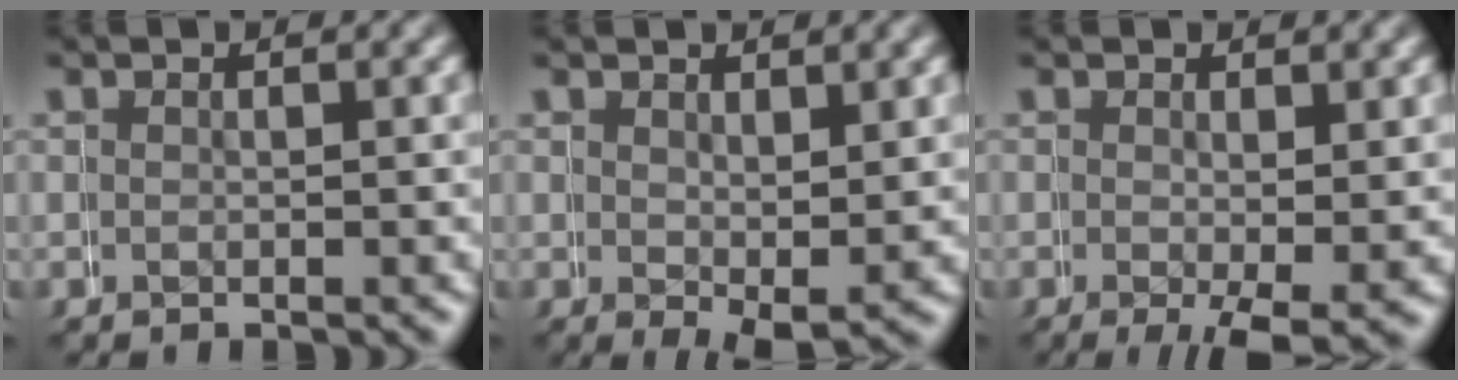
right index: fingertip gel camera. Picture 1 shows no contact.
{"total": 2.1, "force": [0.0, 0.8, 2.0], "torque": [-0.030, -0.020, 0.008]}
{"total": 3.1, "force": [-1.3, 0.7, 2.8], "torque": [-0.039, -0.020, -0.012]}